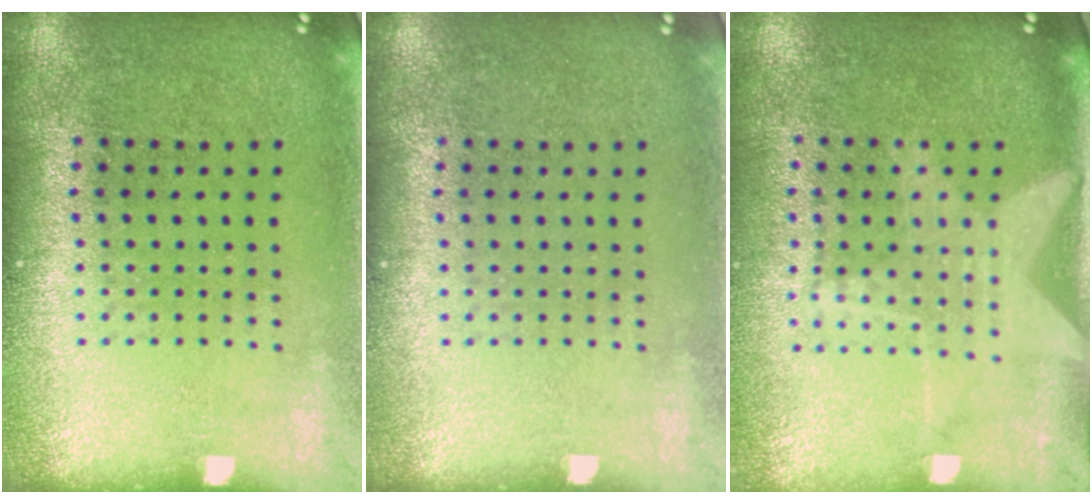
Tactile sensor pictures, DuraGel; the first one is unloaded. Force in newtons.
{"total": 0.0}
{"total": 1.4, "press": 1.4, "slide": 0.3}